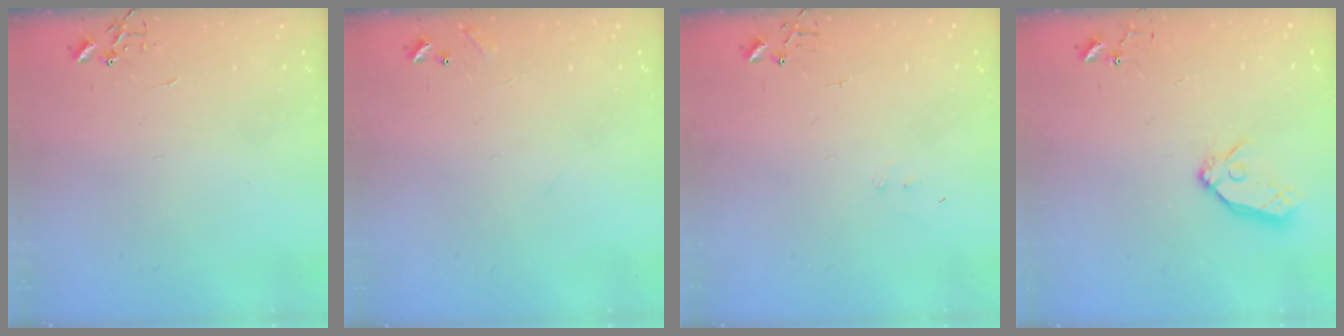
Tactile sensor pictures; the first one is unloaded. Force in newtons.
{"total": 6.9, "press": 6.9, "slide": 0.4}
{"total": 4.9, "press": 4.9, "slide": 0.3}
{"total": 11.0, "press": 10.9, "slide": 1.1}